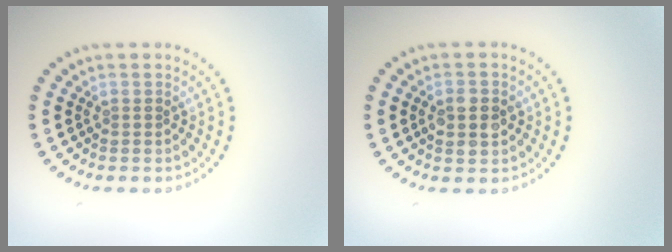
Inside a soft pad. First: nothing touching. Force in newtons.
{"total": 2.9, "press": 2.9, "slide": 0.2}